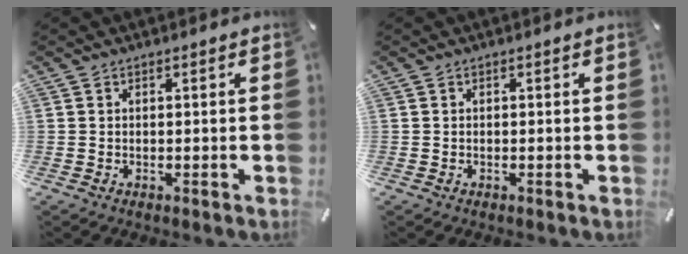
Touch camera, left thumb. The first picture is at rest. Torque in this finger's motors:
{"motor_torque": [0.06, 0.06, 0.02, -0.03, 0.00]}